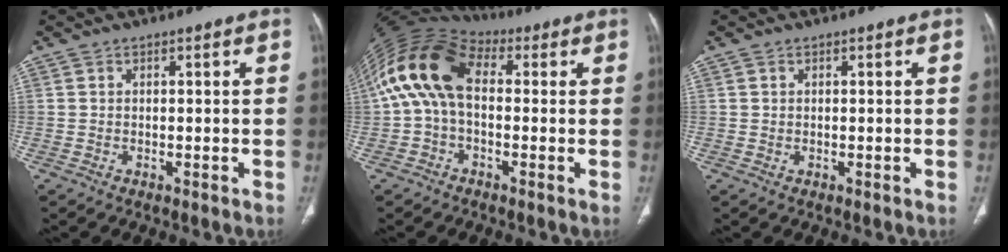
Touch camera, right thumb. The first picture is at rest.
{"total": 14.0, "force": [1.4, 8.6, 10.9], "torque": [-0.212, 0.042, 0.013]}
{"total": 0.0}